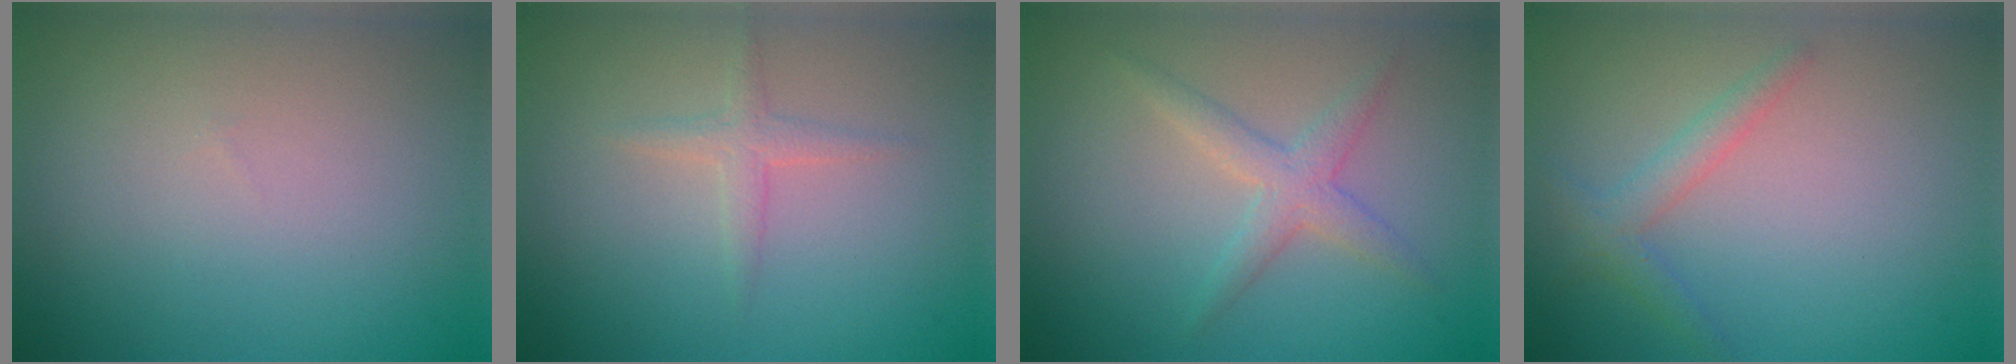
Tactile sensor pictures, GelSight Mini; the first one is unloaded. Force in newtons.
{"total": 1.4, "press": 1.4, "slide": 0.1}
{"total": 2.4, "press": 2.4, "slide": 0.0}
{"total": 1.9, "press": 1.9, "slide": 0.0}